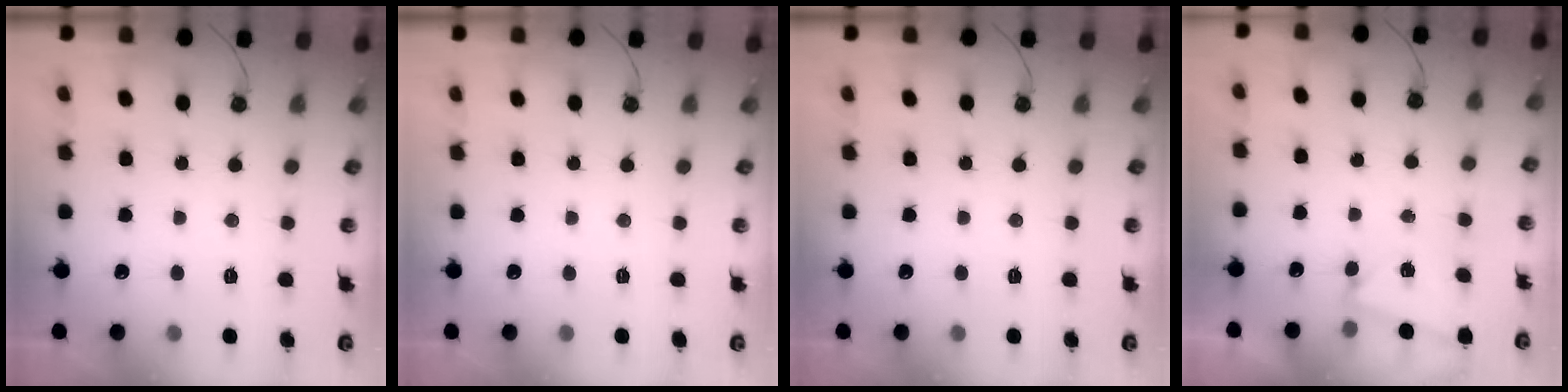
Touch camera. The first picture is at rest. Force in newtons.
{"total": 0.0}
{"total": 0.0}
{"total": 1.7, "press": 0.9, "slide": 1.5}